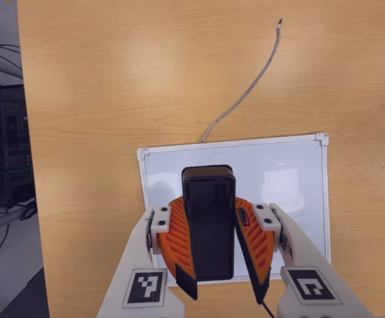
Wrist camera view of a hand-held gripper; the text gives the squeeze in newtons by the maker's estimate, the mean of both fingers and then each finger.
{"total": 10.8, "left": 10.8, "right": 10.8}